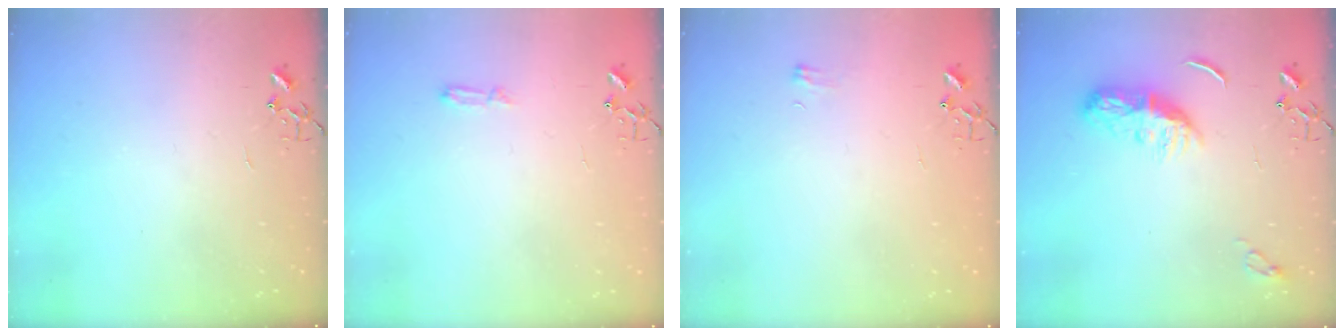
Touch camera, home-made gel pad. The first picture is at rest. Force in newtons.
{"total": 4.8, "press": 4.8, "slide": 0.5}
{"total": 4.7, "press": 4.7, "slide": 0.5}
{"total": 9.1, "press": 9.1, "slide": 0.2}